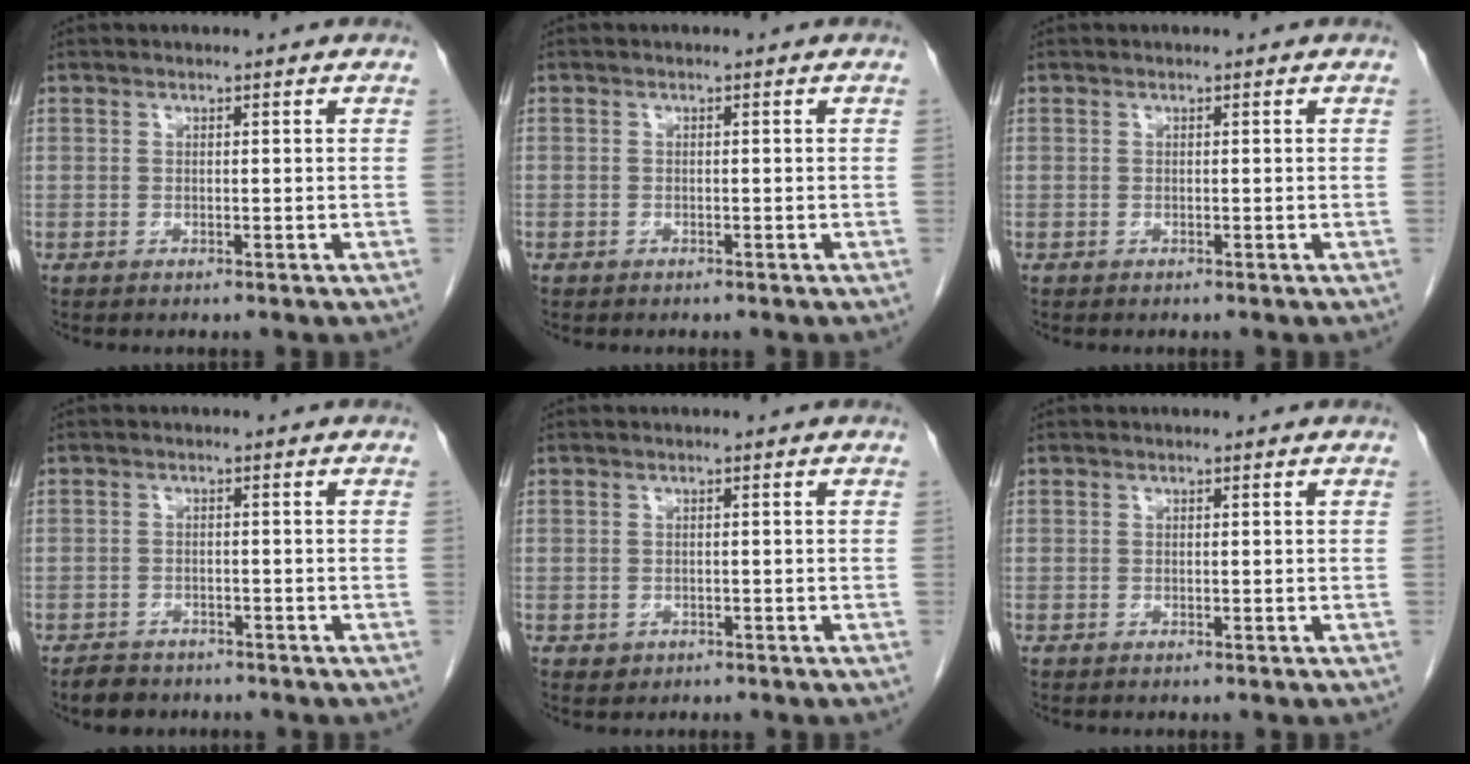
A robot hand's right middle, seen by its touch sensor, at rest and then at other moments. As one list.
[{"total": 0.5, "force": [-0.4, 0.4, 0.0], "torque": [-0.006, 0.003, -0.008]}, {"total": 0.0}, {"total": 3.2, "force": [-2.7, 1.7, 0.6], "torque": [-0.022, -0.002, -0.042]}, {"total": 1.0, "force": [-0.5, 0.8, 0.2], "torque": [-0.008, 0.000, -0.002]}, {"total": 0.0}]